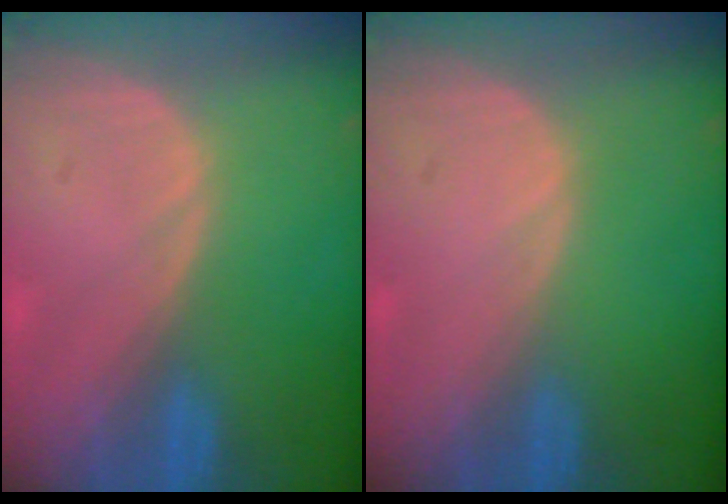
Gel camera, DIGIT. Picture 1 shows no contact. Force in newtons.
{"total": 0.0}